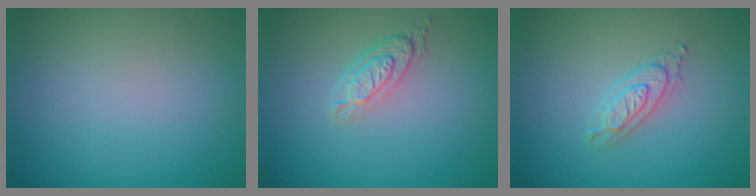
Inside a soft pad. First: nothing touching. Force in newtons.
{"total": 2.9, "press": 2.2, "slide": 1.9}
{"total": 2.2, "press": 2.1, "slide": 0.5}